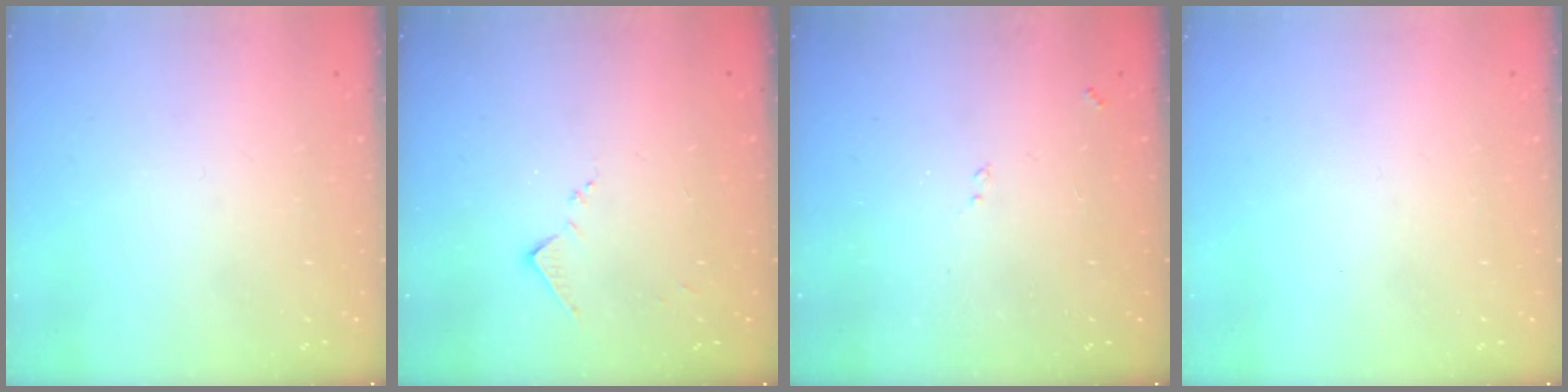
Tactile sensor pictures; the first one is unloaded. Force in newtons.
{"total": 7.5, "press": 7.5, "slide": 0.6}
{"total": 7.3, "press": 7.3, "slide": 0.8}
{"total": 0.0}